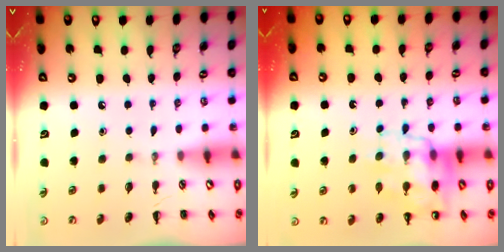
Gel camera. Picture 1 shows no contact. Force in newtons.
{"total": 12.3, "press": 11.9, "slide": 2.9}